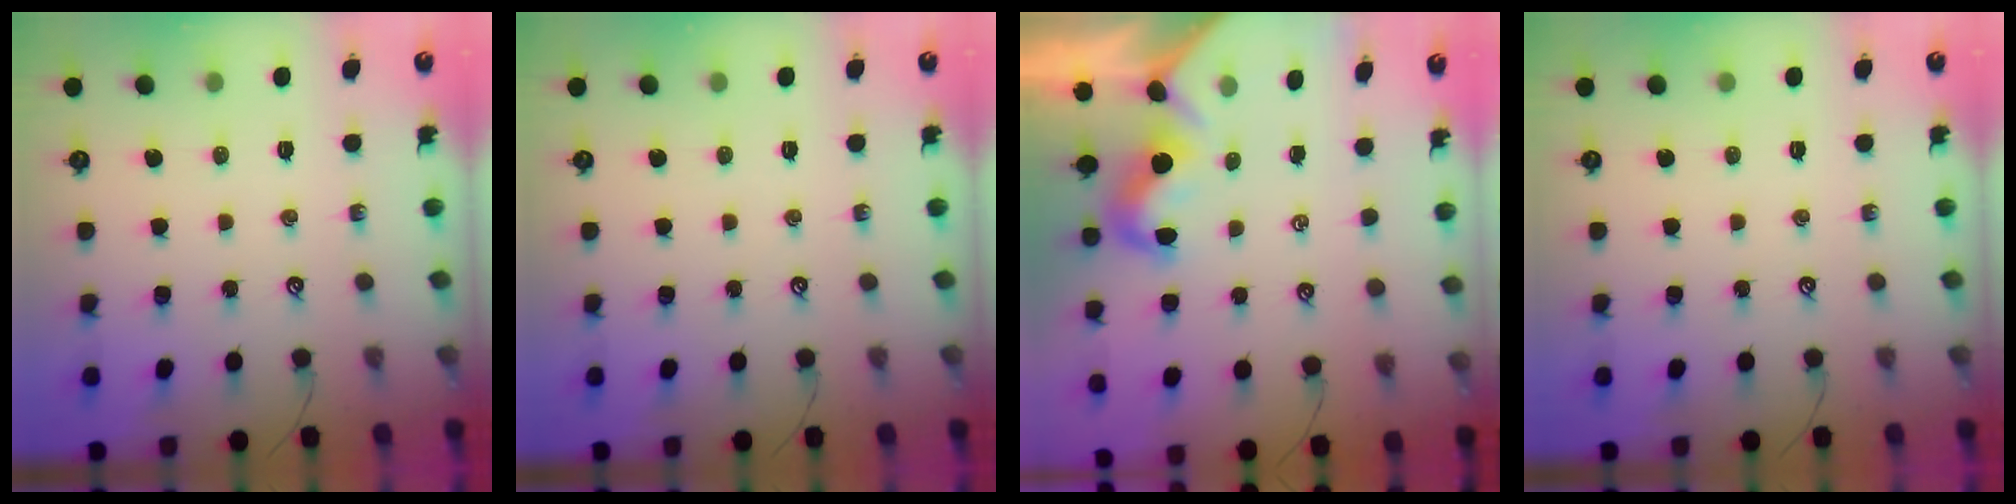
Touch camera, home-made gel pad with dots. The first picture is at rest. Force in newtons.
{"total": 0.0}
{"total": 1.9, "press": 1.8, "slide": 0.6}
{"total": 0.0}